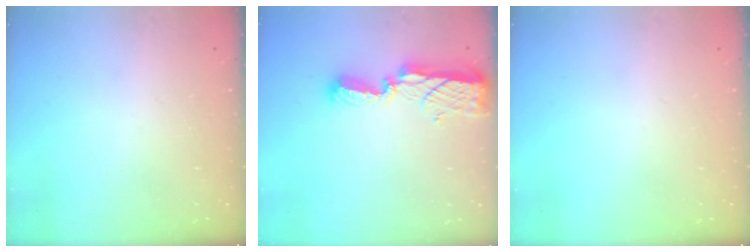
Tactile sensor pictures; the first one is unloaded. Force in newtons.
{"total": 8.7, "press": 8.6, "slide": 0.8}
{"total": 0.0}